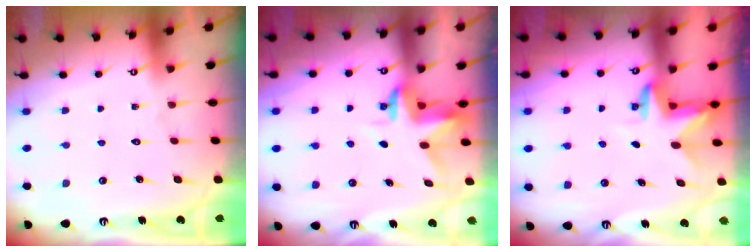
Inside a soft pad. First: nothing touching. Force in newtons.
{"total": 3.2, "press": 3.2, "slide": 0.4}
{"total": 3.2, "press": 3.2, "slide": 0.1}